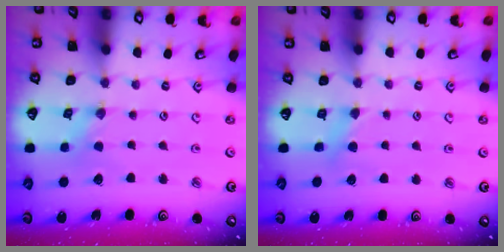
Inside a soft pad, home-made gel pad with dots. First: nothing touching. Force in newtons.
{"total": 4.5, "press": 4.5, "slide": 0.7}